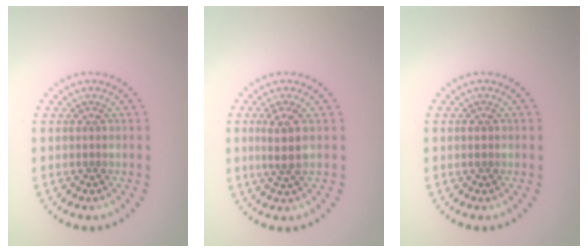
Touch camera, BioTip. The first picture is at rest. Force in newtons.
{"total": 2.5, "press": 2.2, "slide": 1.2}
{"total": 1.0, "press": 1.0, "slide": 0.2}